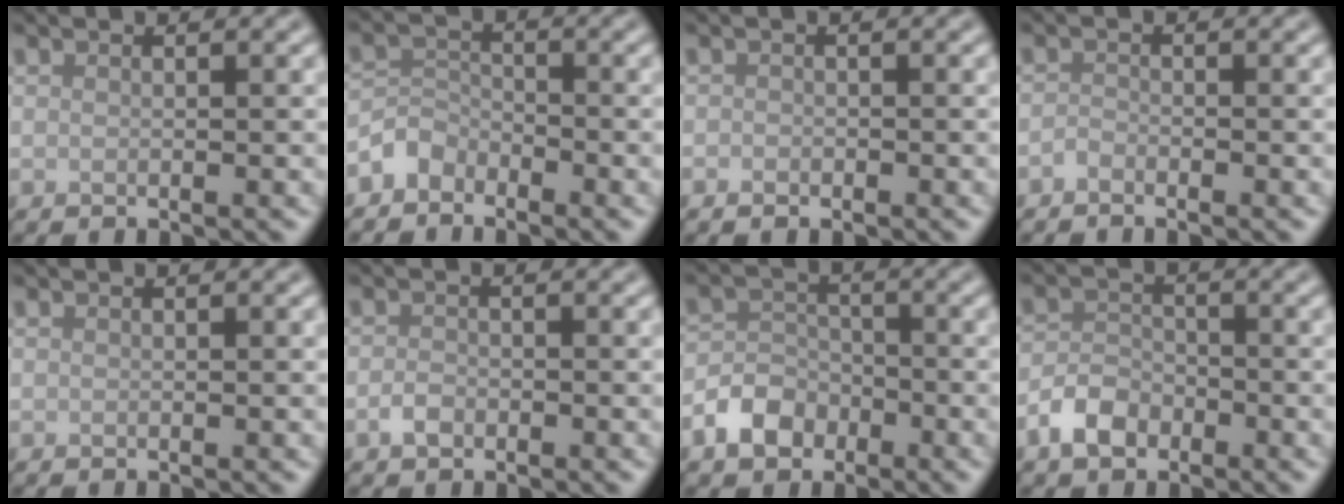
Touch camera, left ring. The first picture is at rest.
{"total": 2.3, "force": [-1.9, 1.2, 0.3], "torque": [-0.002, 0.011, -0.046]}
{"total": 0.6, "force": [-0.4, 0.4, 0.2], "torque": [-0.003, -0.003, -0.007]}
{"total": 0.8, "force": [-0.7, 0.3, 0.3], "torque": [-0.006, 0.001, -0.018]}
{"total": 0.0}
{"total": 1.4, "force": [-0.7, 0.9, 0.8], "torque": [-0.016, 0.002, -0.017]}
{"total": 3.6, "force": [-2.1, 2.6, 1.3], "torque": [-0.024, 0.004, -0.046]}
{"total": 3.1, "force": [-2.0, 1.9, 1.5], "torque": [-0.026, 0.006, -0.047]}